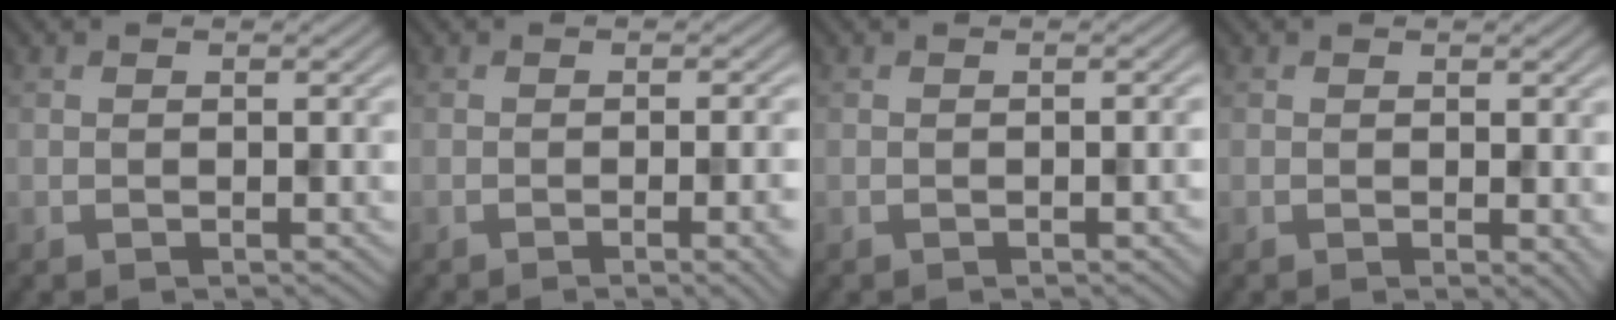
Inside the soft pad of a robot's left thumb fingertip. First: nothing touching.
{"total": 4.5, "force": [-1.3, 1.2, 4.2], "torque": [-0.049, 0.000, -0.015]}
{"total": 1.1, "force": [-0.4, 0.2, 1.0], "torque": [-0.012, 0.002, -0.005]}
{"total": 1.2, "force": [0.1, 0.6, 1.0], "torque": [-0.010, -0.005, 0.002]}